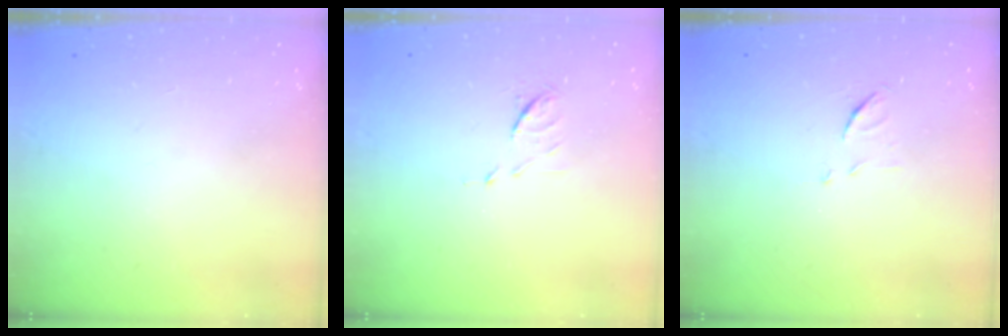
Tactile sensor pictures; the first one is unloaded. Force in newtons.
{"total": 5.8, "press": 5.8, "slide": 0.8}
{"total": 6.3, "press": 6.3, "slide": 0.6}